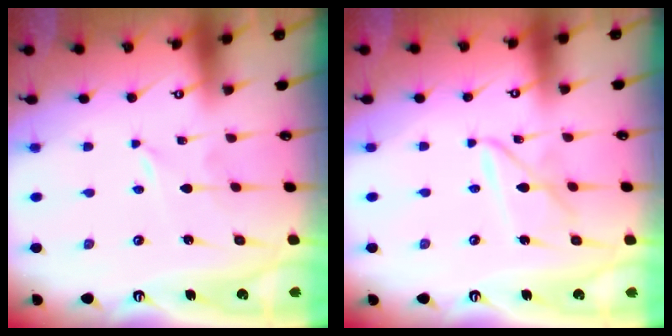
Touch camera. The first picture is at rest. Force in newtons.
{"total": 6.6, "press": 6.6, "slide": 0.6}